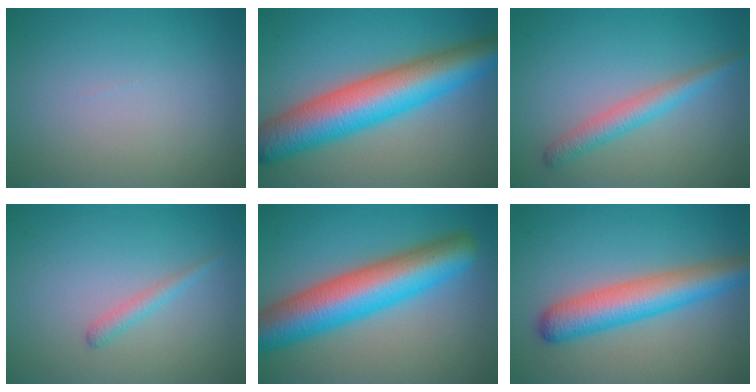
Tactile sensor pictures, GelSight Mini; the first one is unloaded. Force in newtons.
{"total": 10.4, "press": 10.4, "slide": 0.2}
{"total": 2.8, "press": 2.8, "slide": 0.0}
{"total": 1.4, "press": 1.4, "slide": 0.0}
{"total": 10.1, "press": 10.0, "slide": 0.2}
{"total": 6.2, "press": 6.2, "slide": 0.1}